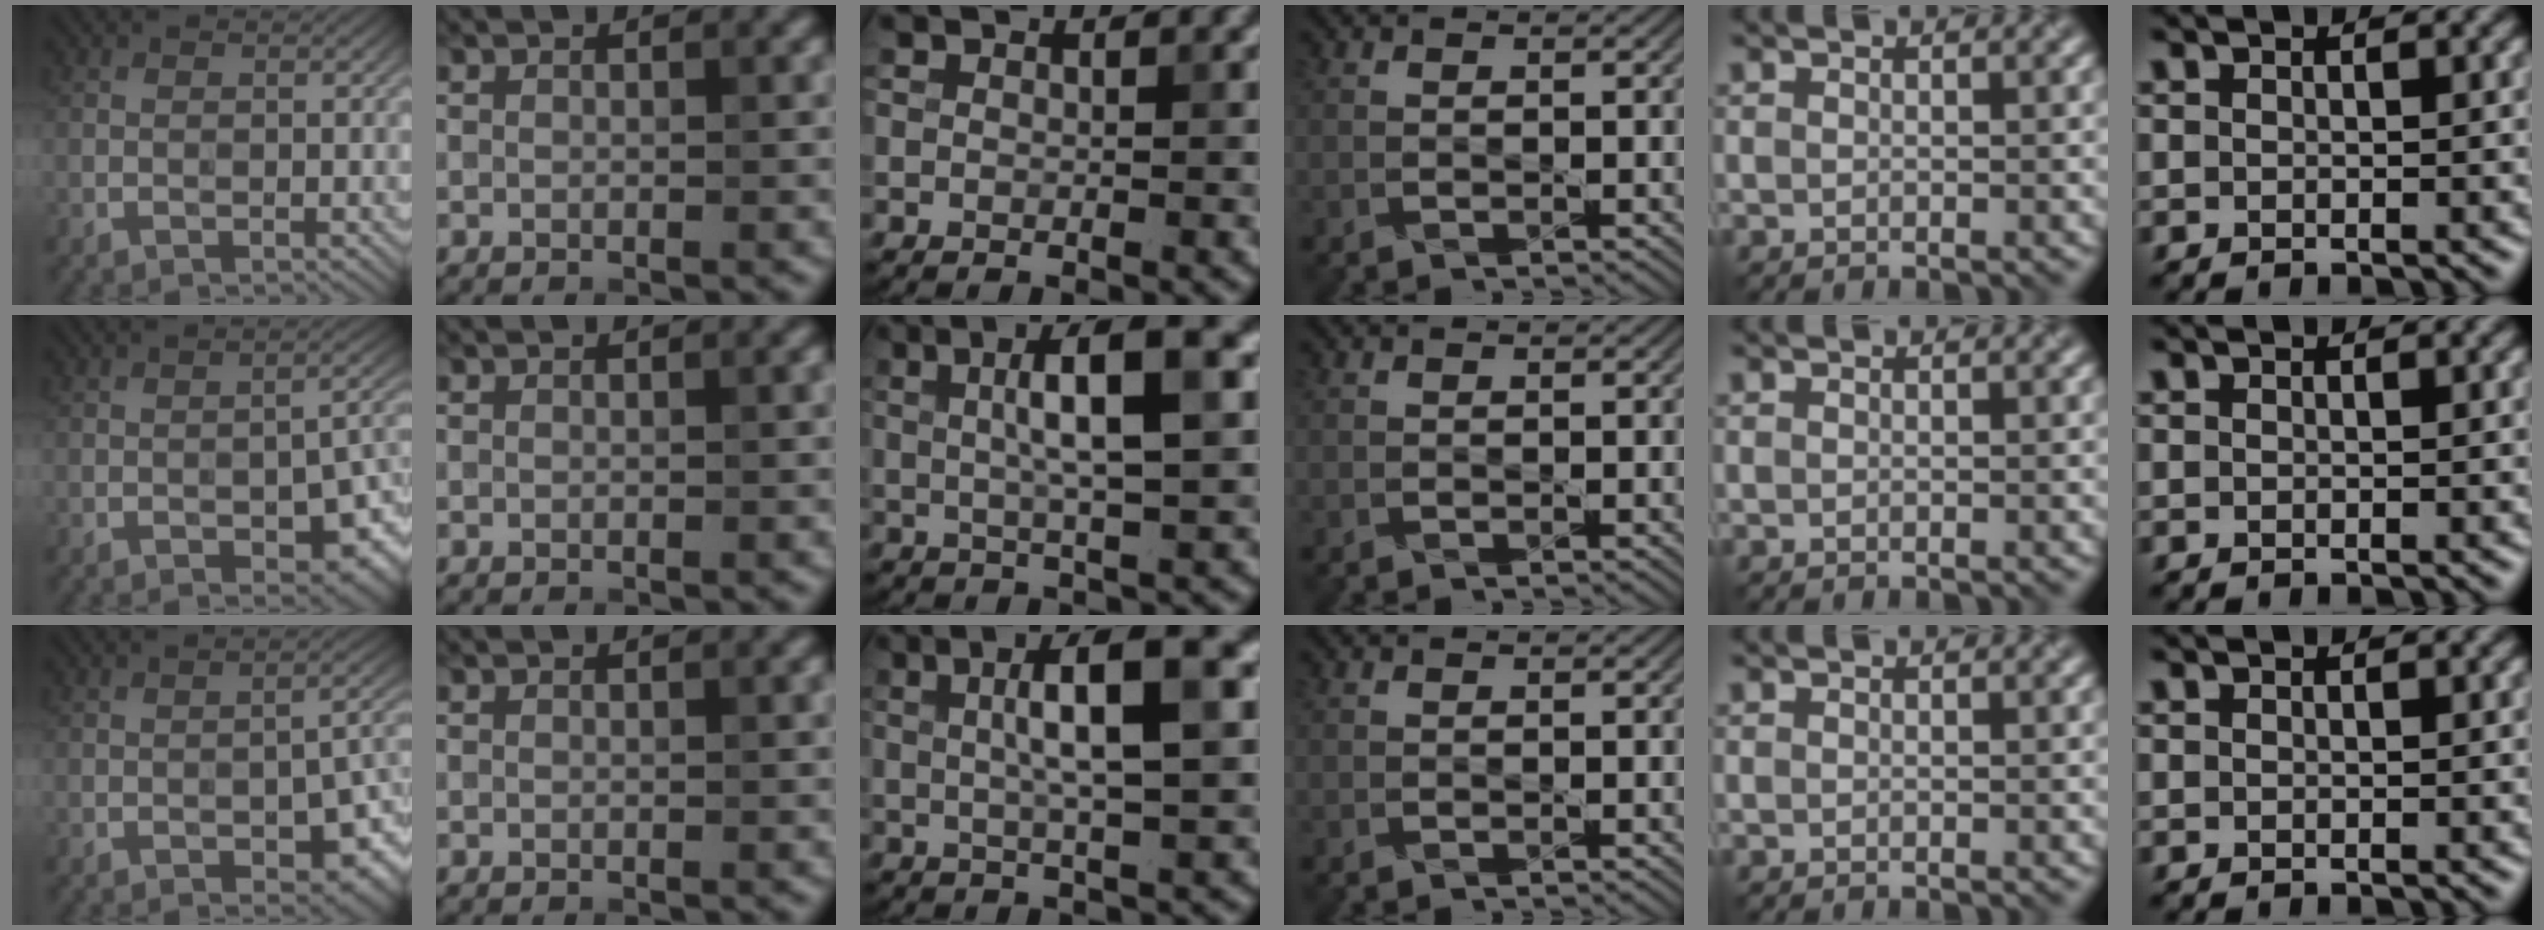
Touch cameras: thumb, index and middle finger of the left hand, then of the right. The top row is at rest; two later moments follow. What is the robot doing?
{"motion": "dispense", "object": "glue bottle"}